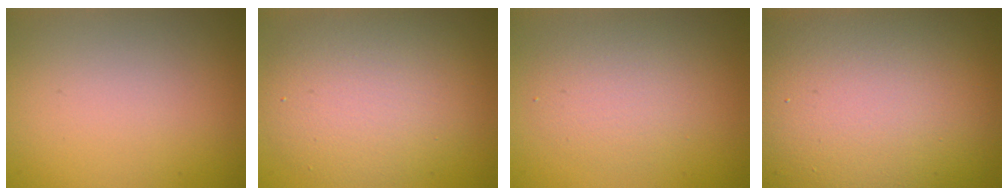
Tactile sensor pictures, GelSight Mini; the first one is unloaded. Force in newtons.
{"total": 6.6, "press": 6.6, "slide": 0.3}
{"total": 2.9, "press": 2.9, "slide": 0.2}
{"total": 17.2, "press": 17.2, "slide": 1.2}